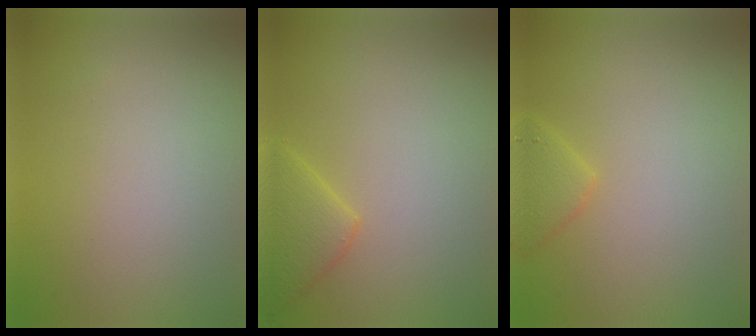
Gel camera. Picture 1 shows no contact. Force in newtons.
{"total": 2.8, "press": 2.8, "slide": 0.3}
{"total": 1.9, "press": 1.9, "slide": 0.1}